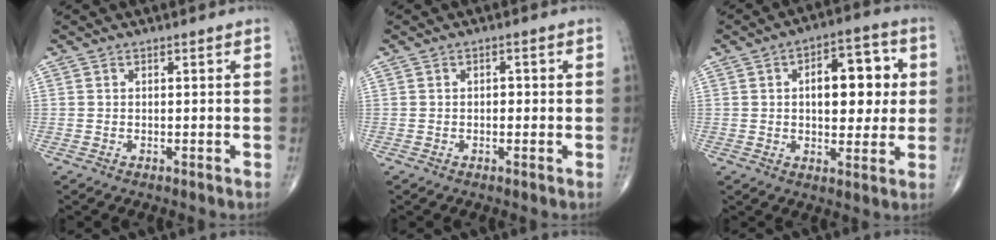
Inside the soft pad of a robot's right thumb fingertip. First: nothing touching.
{"total": 1.2, "force": [0.0, 0.8, 0.9], "torque": [-0.006, 0.004, -0.004]}
{"total": 13.3, "force": [2.1, 7.1, 11.0], "torque": [-0.115, 0.010, 0.027]}